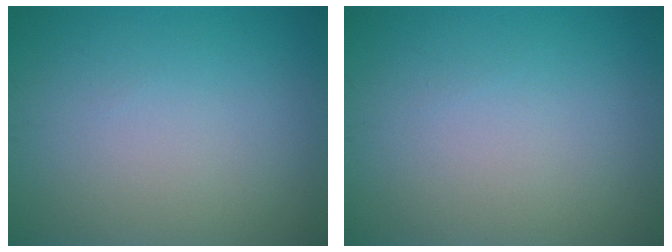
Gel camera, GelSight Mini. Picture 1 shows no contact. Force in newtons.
{"total": 0.0}